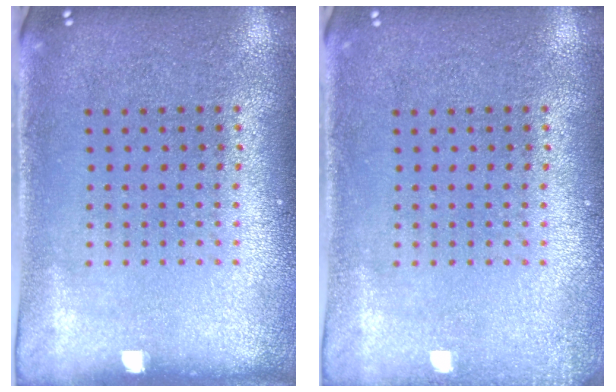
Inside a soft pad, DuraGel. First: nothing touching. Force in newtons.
{"total": 1.0, "press": 1.0, "slide": 0.3}